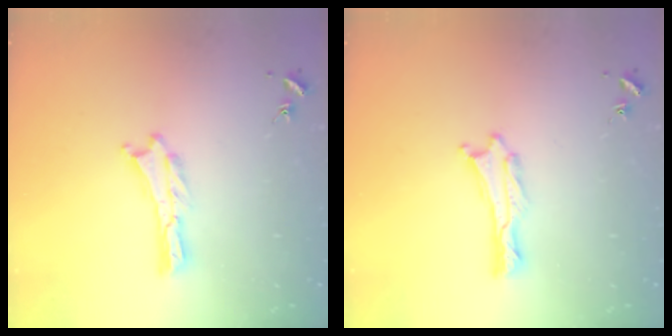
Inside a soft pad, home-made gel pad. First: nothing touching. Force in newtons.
{"total": 0.0}